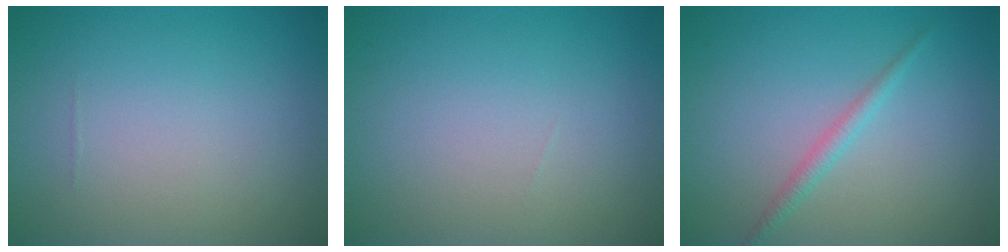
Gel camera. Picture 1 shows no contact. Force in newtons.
{"total": 0.0}
{"total": 1.4, "press": 1.4, "slide": 0.0}